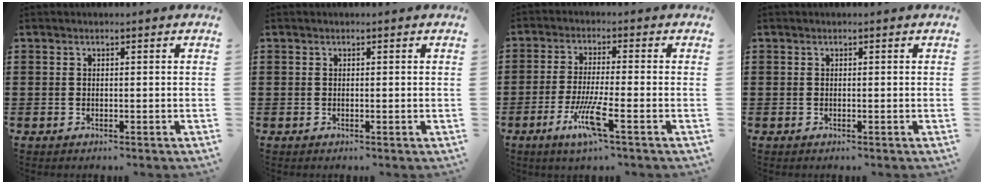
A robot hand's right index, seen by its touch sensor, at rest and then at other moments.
{"total": 0.0}
{"total": 7.3, "force": [-3.5, 0.5, 6.4], "torque": [-0.136, -0.017, -0.068]}
{"total": 0.0}